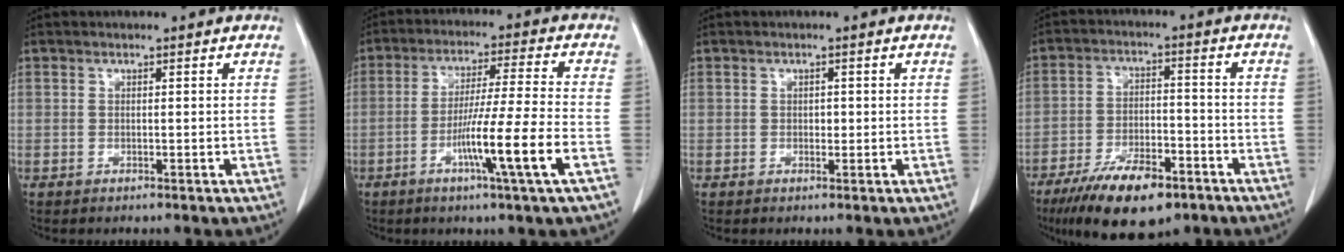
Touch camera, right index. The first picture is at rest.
{"total": 11.5, "force": [-4.3, -1.9, 10.4], "torque": [-0.188, -0.017, -0.079]}
{"total": 1.0, "force": [0.0, 0.8, 0.7], "torque": [-0.007, 0.002, 0.000]}
{"total": 13.1, "force": [-8.6, 4.6, 8.7], "torque": [-0.147, -0.007, -0.143]}